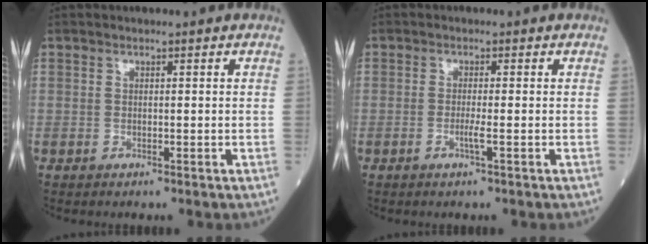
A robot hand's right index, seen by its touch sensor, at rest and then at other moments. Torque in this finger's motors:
{"motor_torque": [0.02, -0.03, 0.06, -0.01]}